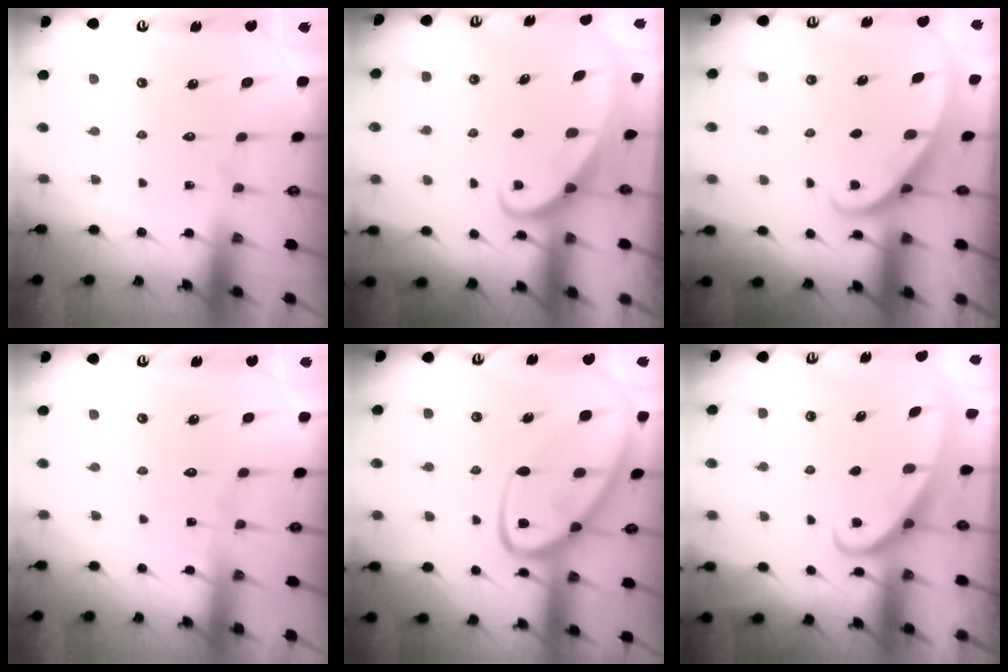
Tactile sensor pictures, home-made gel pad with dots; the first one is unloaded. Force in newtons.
{"total": 1.6, "press": 1.6, "slide": 0.1}
{"total": 2.3, "press": 2.3, "slide": 0.1}
{"total": 2.9, "press": 2.9, "slide": 0.3}
{"total": 16.2, "press": 16.1, "slide": 1.7}
{"total": 2.8, "press": 2.7, "slide": 0.4}